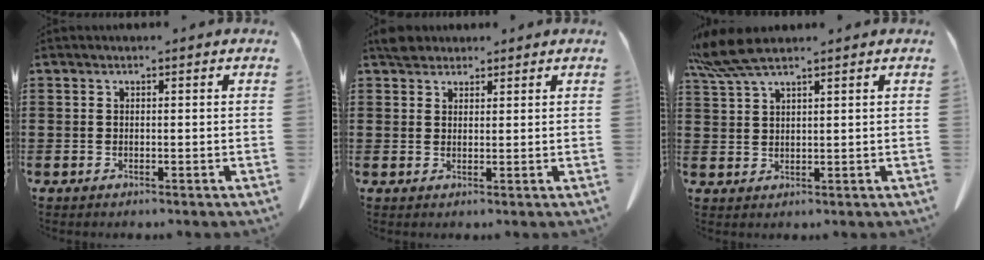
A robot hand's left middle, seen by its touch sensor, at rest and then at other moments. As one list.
[{"total": 2.8, "force": [2.4, 1.3, 0.6], "torque": [-0.012, 0.003, 0.046]}, {"total": 6.1, "force": [4.8, 0.8, 3.7], "torque": [-0.091, -0.007, 0.086]}]